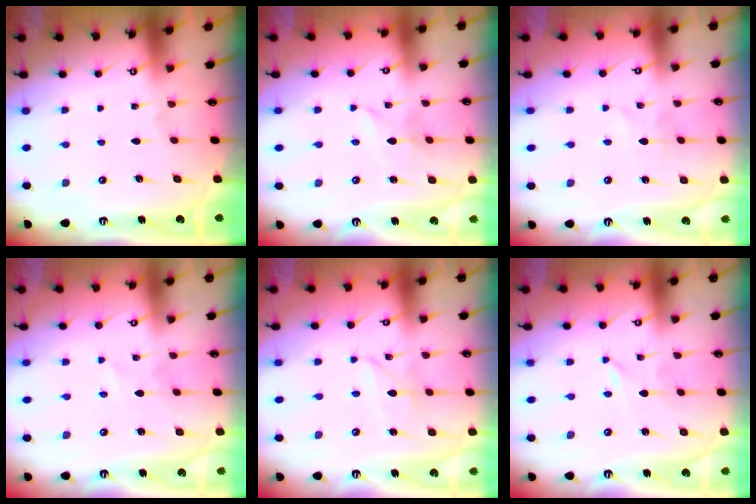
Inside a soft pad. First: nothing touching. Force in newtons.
{"total": 2.6, "press": 2.6, "slide": 0.3}
{"total": 1.9, "press": 1.9, "slide": 0.2}
{"total": 0.0}
{"total": 3.5, "press": 3.5, "slide": 0.2}
{"total": 0.0}